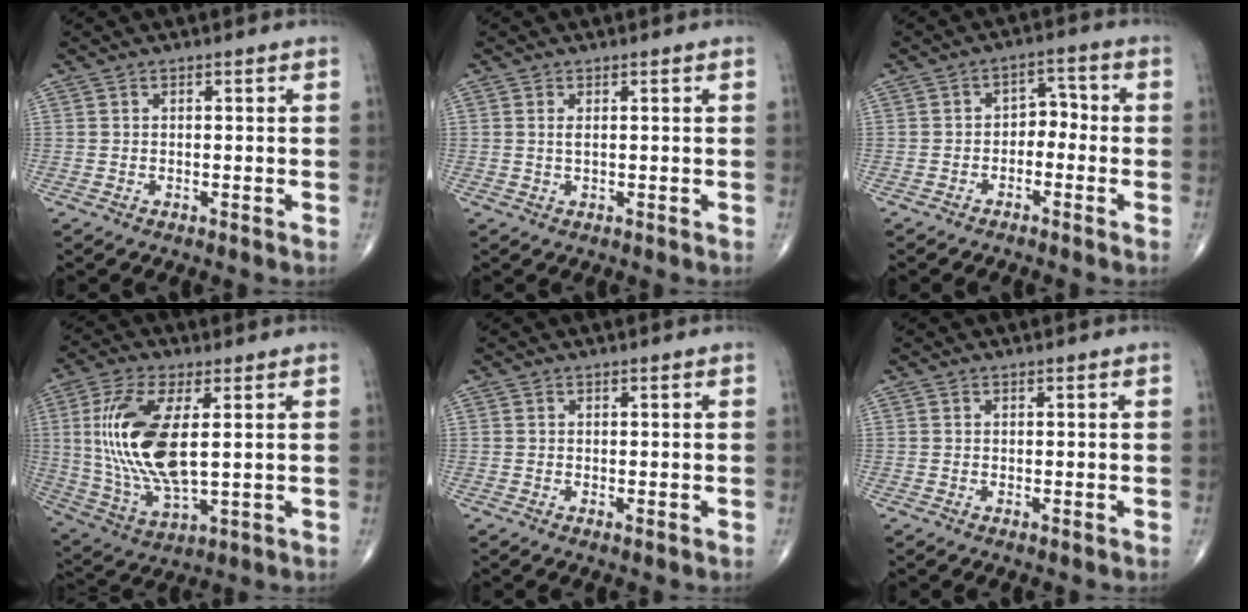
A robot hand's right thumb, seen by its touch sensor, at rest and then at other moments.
{"total": 1.1, "force": [0.2, 0.4, 1.0], "torque": [-0.022, 0.000, 0.006]}
{"total": 4.2, "force": [-1.5, 2.9, 2.6], "torque": [-0.018, 0.032, -0.036]}
{"total": 17.6, "force": [2.5, 7.3, 15.8], "torque": [-0.331, -0.015, 0.054]}
{"total": 0.5, "force": [-0.1, 0.2, 0.5], "torque": [-0.010, -0.003, -0.002]}
{"total": 0.0}